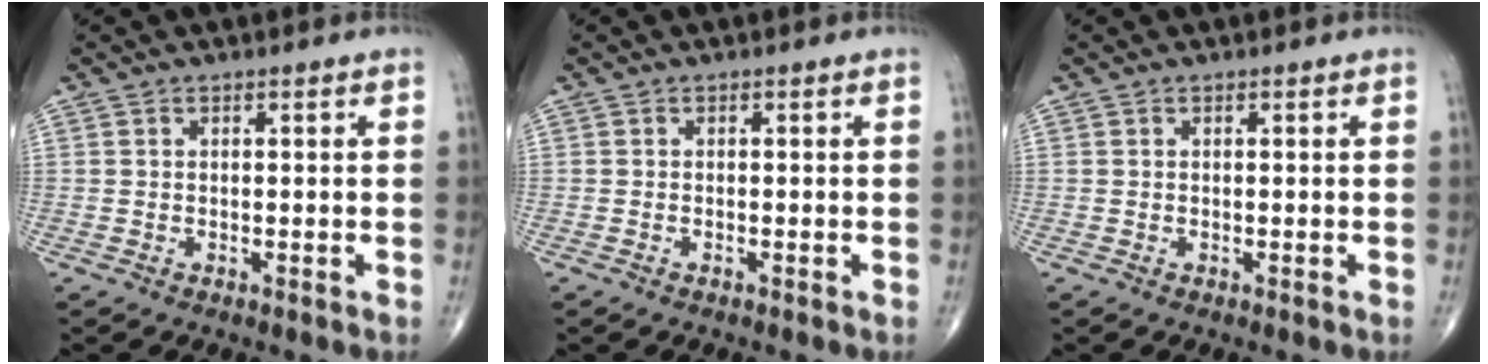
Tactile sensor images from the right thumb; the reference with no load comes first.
{"total": 0.0}
{"total": 0.0}